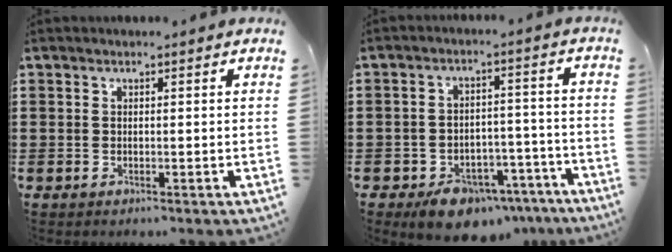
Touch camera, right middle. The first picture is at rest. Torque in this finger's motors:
{"motor_torque": [1.30, -0.83, 0.21, 0.05]}